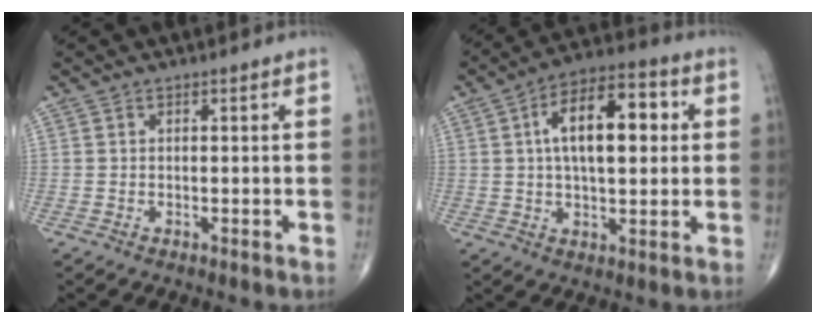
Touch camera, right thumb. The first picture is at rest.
{"total": 15.1, "force": [2.8, 7.2, 12.9], "torque": [-0.190, 0.018, 0.040]}